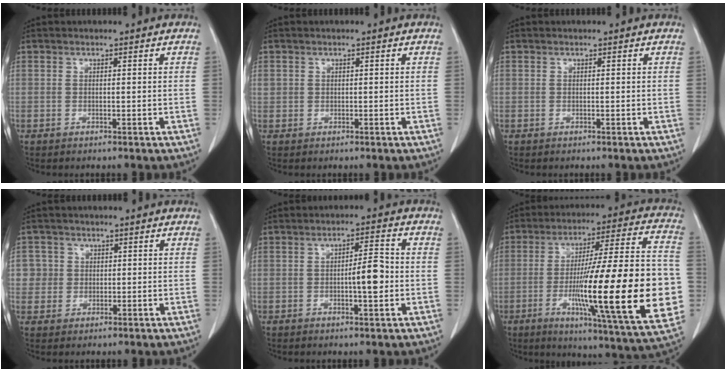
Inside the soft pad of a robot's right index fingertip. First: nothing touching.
{"total": 1.1, "force": [0.3, 1.0, 0.2], "torque": [0.004, 0.010, 0.005]}
{"total": 0.0}
{"total": 3.4, "force": [0.5, 3.3, -0.2], "torque": [0.023, 0.007, 0.009]}
{"total": 5.1, "force": [-0.8, 0.9, 4.9], "torque": [-0.079, 0.006, -0.011]}
{"total": 29.1, "force": [-5.2, 2.2, 28.5], "torque": [-0.386, -0.010, -0.084]}